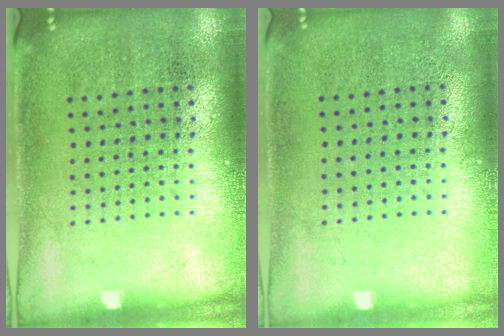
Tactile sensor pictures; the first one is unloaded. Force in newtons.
{"total": 0.0}